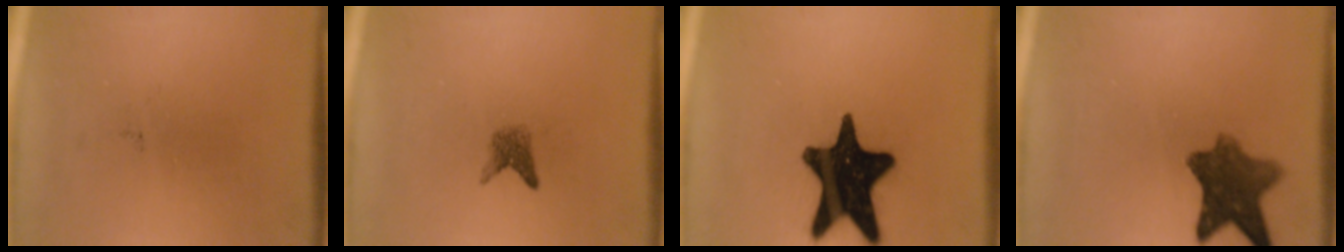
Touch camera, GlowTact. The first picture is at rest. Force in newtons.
{"total": 1.8}
{"total": 19.1}
{"total": 8.4}